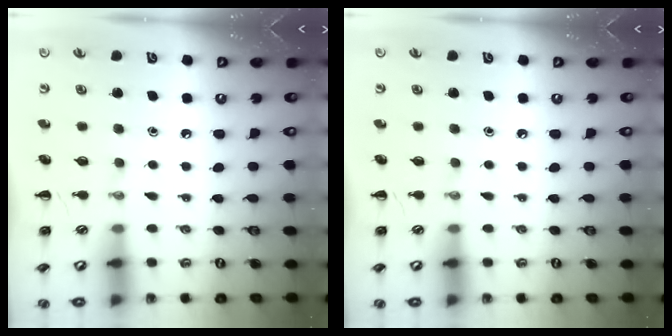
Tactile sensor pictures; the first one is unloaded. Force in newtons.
{"total": 0.0}